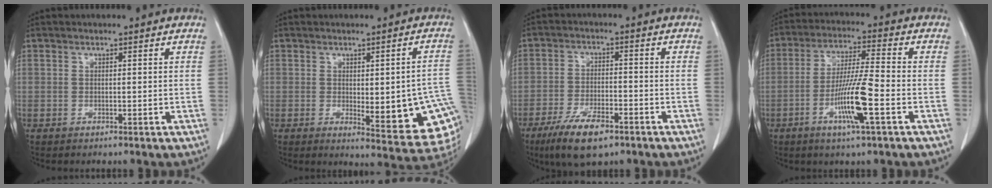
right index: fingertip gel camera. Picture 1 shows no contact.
{"total": 14.6, "force": [-2.4, 3.5, 14.0], "torque": [-0.112, 0.003, -0.013]}
{"total": 8.9, "force": [-5.6, 2.9, 6.2], "torque": [-0.118, -0.010, -0.095]}
{"total": 10.1, "force": [-3.6, 0.0, 9.4], "torque": [-0.180, -0.011, -0.069]}